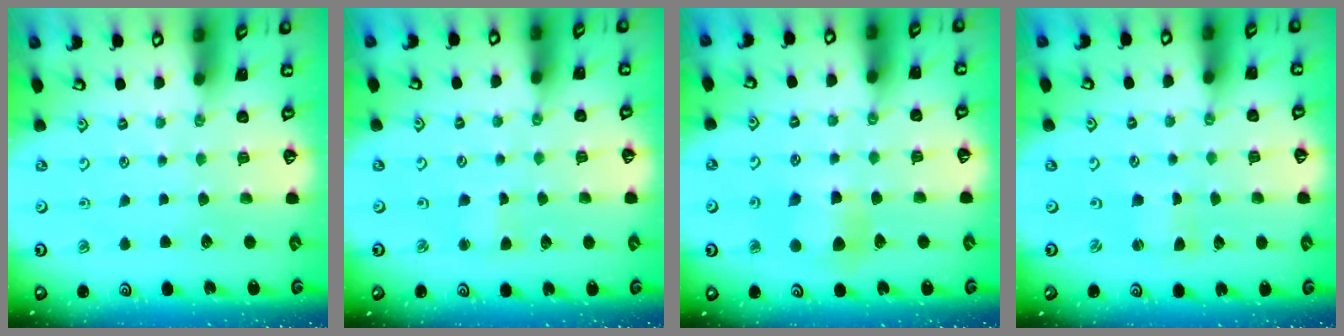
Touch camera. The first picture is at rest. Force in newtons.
{"total": 2.2, "press": 2.2, "slide": 0.2}
{"total": 6.9, "press": 6.9, "slide": 0.3}
{"total": 0.0}